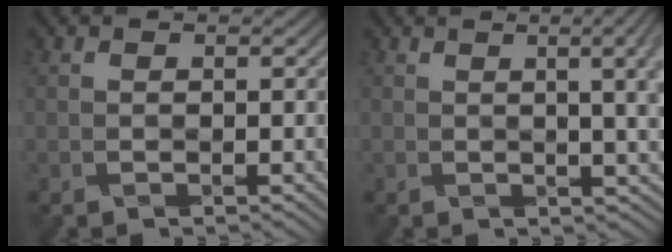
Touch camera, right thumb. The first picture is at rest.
{"total": 9.3, "force": [1.8, 3.0, 8.6], "torque": [-0.071, 0.035, 0.013]}